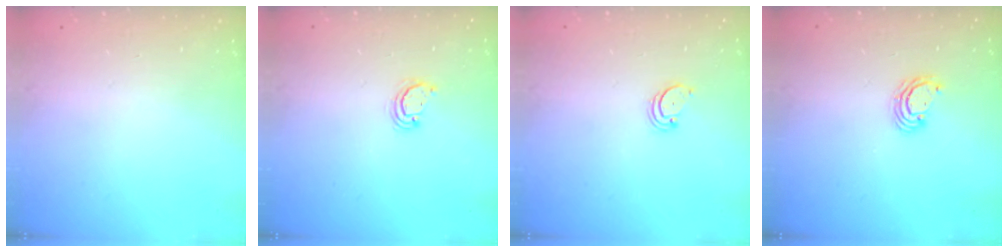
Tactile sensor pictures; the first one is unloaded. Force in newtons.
{"total": 2.6, "press": 2.6, "slide": 0.3}
{"total": 2.2, "press": 2.2, "slide": 0.2}
{"total": 3.8, "press": 3.8, "slide": 0.3}